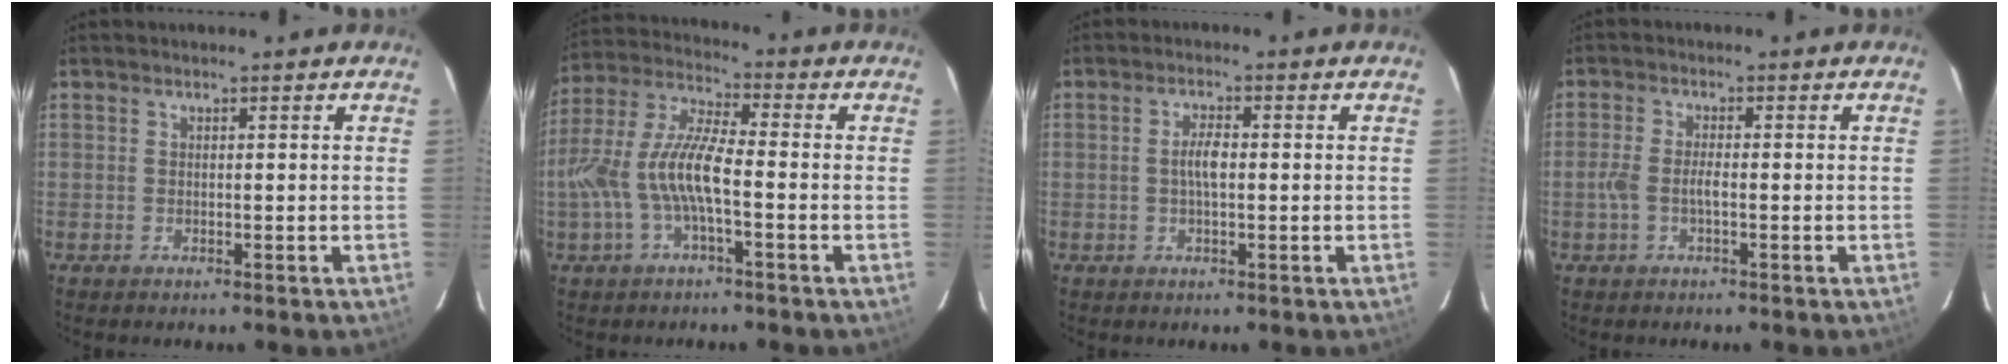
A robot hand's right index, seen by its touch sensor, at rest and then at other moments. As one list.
[{"total": 11.7, "force": [-3.0, 2.8, 11.0], "torque": [-0.232, 0.004, -0.053]}, {"total": 3.0, "force": [-0.2, 1.0, 2.8], "torque": [-0.054, 0.005, -0.003]}, {"total": 3.2, "force": [-1.0, 0.9, 2.9], "torque": [-0.065, 0.004, -0.020]}]